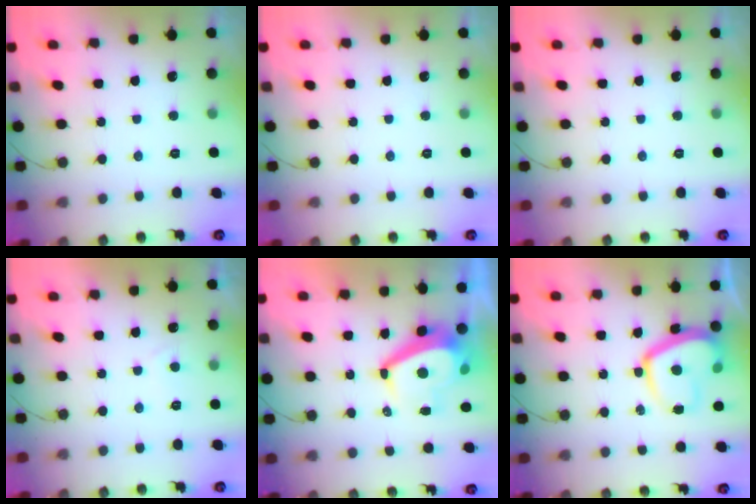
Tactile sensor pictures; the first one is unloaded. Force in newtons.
{"total": 0.0}
{"total": 0.0}
{"total": 0.8, "press": 0.6, "slide": 0.5}
{"total": 9.6, "press": 9.6, "slide": 1.1}
{"total": 12.3, "press": 12.2, "slide": 1.2}